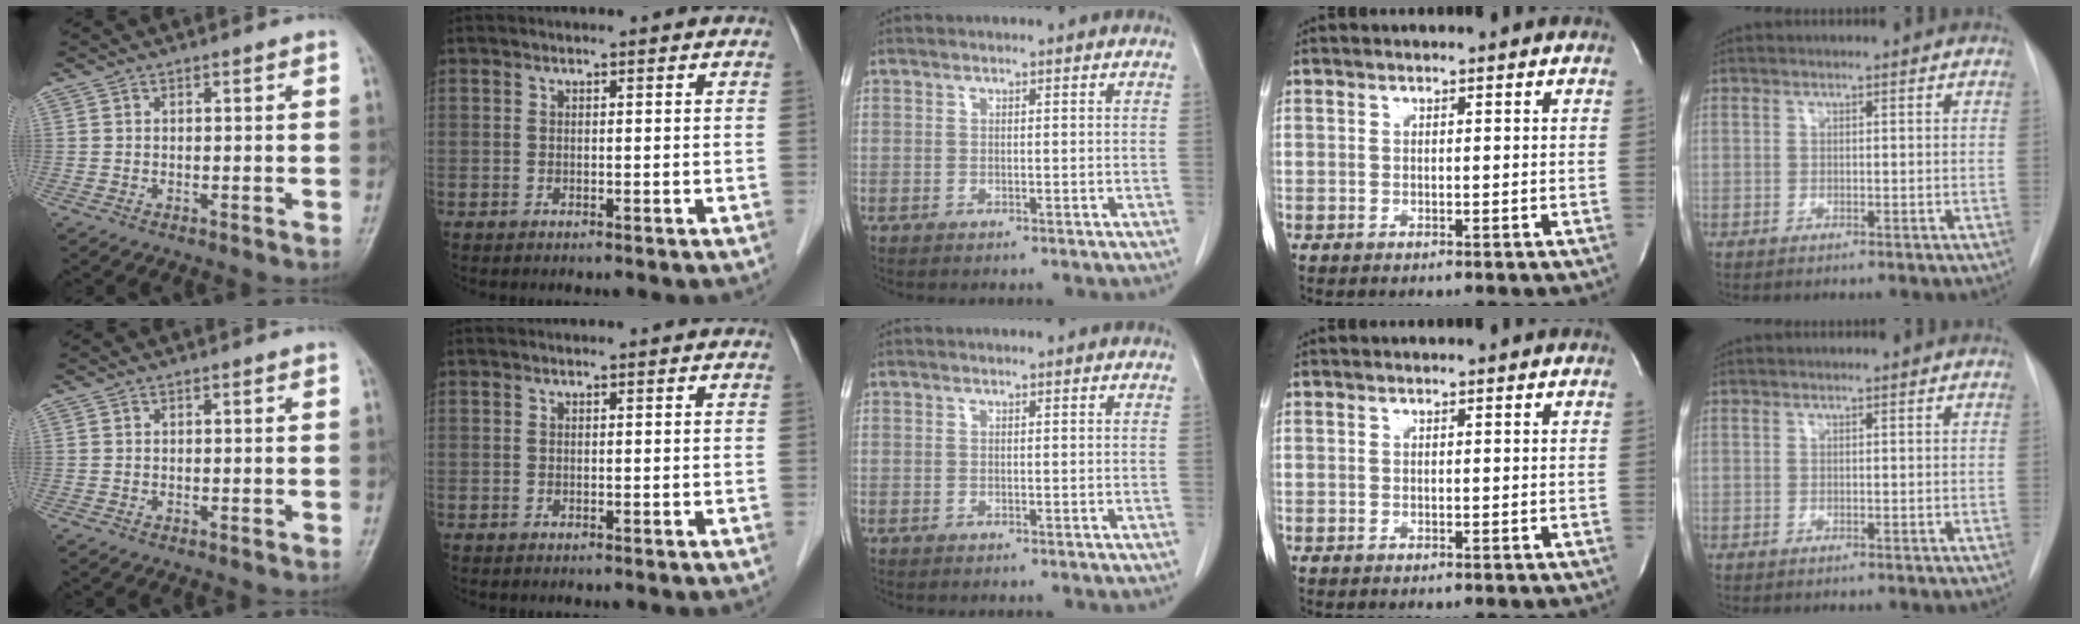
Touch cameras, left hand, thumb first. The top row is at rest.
{}